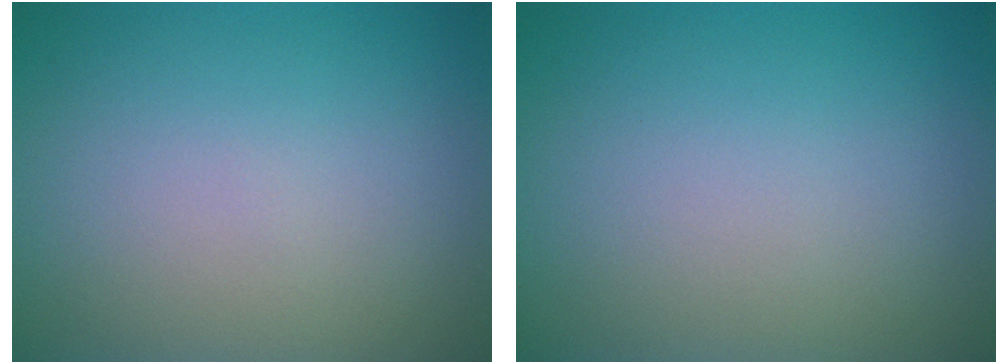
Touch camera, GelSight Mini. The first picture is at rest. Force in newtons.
{"total": 0.0}